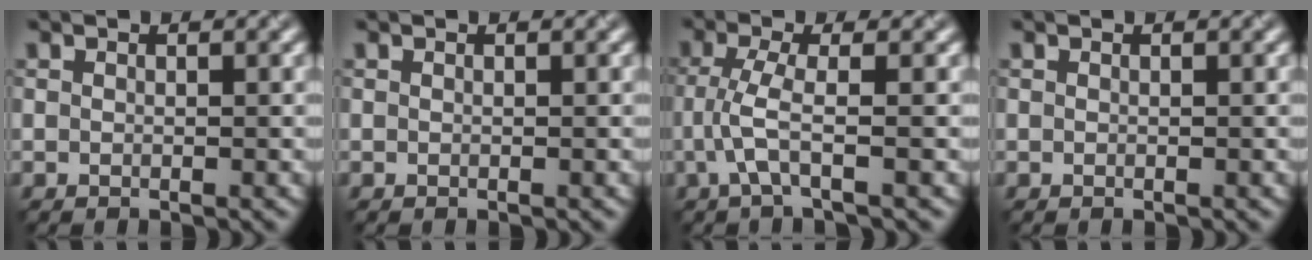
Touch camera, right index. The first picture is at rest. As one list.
[{"total": 0.0}, {"total": 2.8, "force": [-1.2, 0.2, 2.5], "torque": [-0.058, 0.007, -0.021]}, {"total": 0.0}]